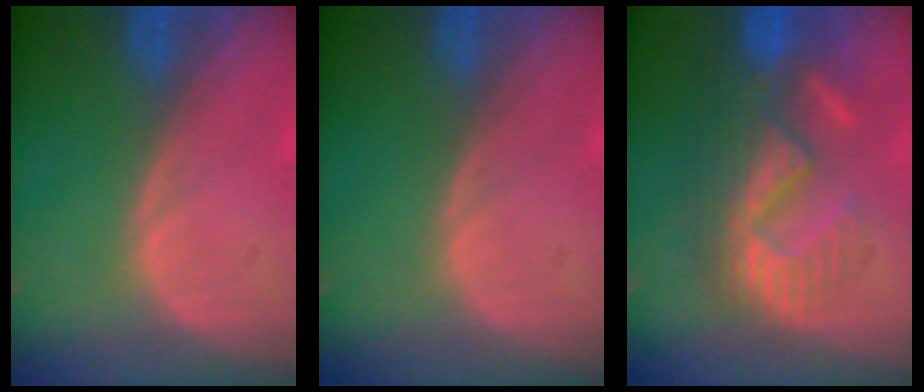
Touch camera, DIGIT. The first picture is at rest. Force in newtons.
{"total": 0.0}
{"total": 9.9, "press": 9.3, "slide": 3.2}